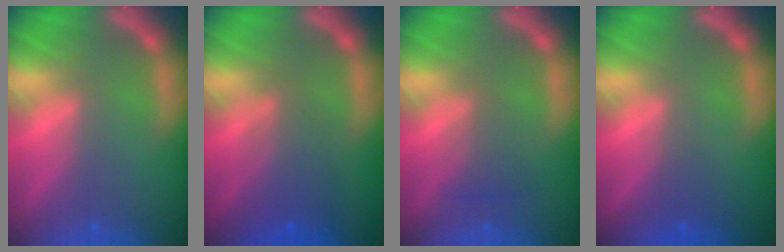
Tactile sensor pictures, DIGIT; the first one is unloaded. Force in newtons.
{"total": 4.1}
{"total": 2.0}
{"total": 0.9}